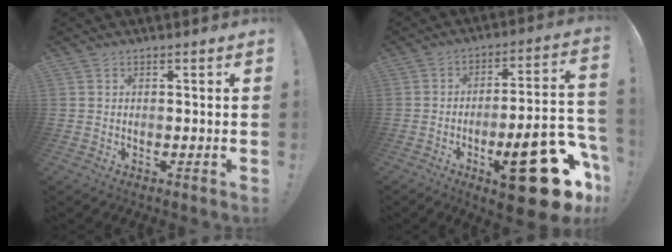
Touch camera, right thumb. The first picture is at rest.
{"total": 25.6, "force": [-11.1, 8.2, 21.5], "torque": [-0.276, 0.061, -0.160]}